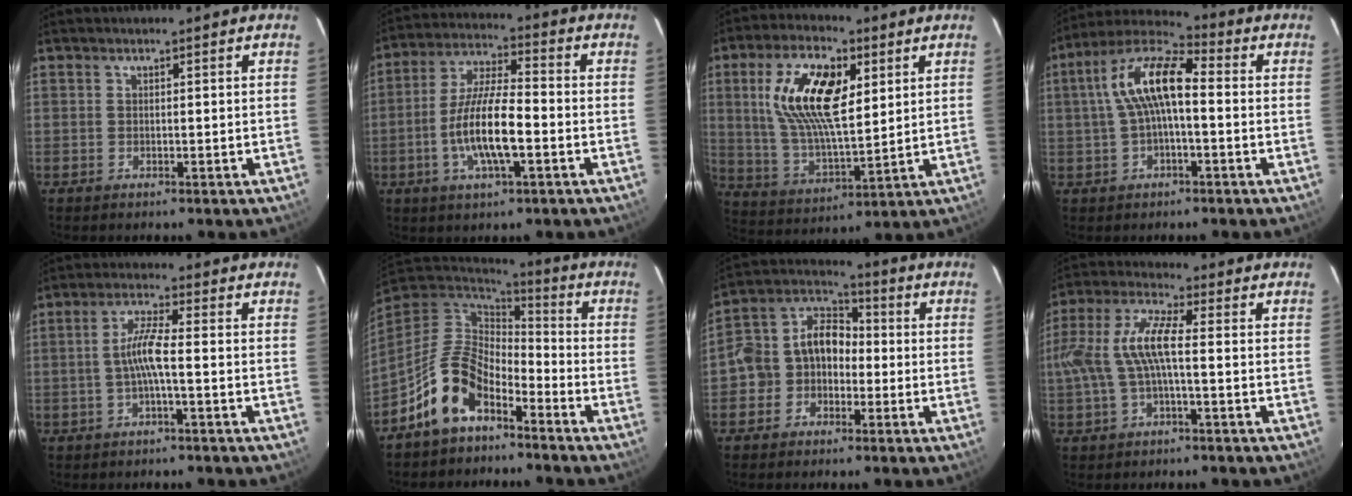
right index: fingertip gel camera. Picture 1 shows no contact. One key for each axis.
{"total": 12.0, "fx": -3.6, "fy": 2.9, "fz": 11.1, "tx": -0.224, "ty": -0.001, "tz": -0.070}
{"total": 16.9, "fx": 5.3, "fy": 7.5, "fz": 14.2, "tx": -0.276, "ty": 0.013, "tz": 0.106}
{"total": 11.4, "fx": 0.2, "fy": 4.3, "fz": 10.6, "tx": -0.209, "ty": 0.027, "tz": -0.001}
{"total": 5.0, "fx": -1.3, "fy": 0.1, "fz": 4.8, "tx": -0.103, "ty": 0.008, "tz": -0.023}
{"total": 12.6, "fx": -7.6, "fy": 6.4, "fz": 7.7, "tx": -0.164, "ty": 0.013, "tz": -0.144}
{"total": 9.3, "fx": -2.8, "fy": 7.7, "fz": 4.4, "tx": -0.093, "ty": 0.039, "tz": -0.055}
{"total": 9.6, "fx": -1.1, "fy": 2.5, "fz": 9.2, "tx": -0.191, "ty": 0.009, "tz": -0.017}